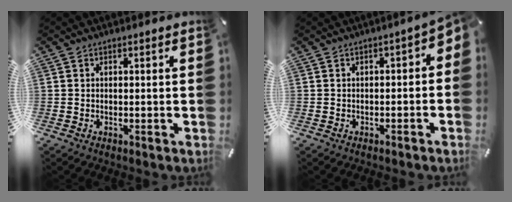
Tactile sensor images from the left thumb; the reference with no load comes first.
{"total": 3.3, "force": [-1.2, 1.8, 2.5], "torque": [-0.038, 0.011, -0.024]}